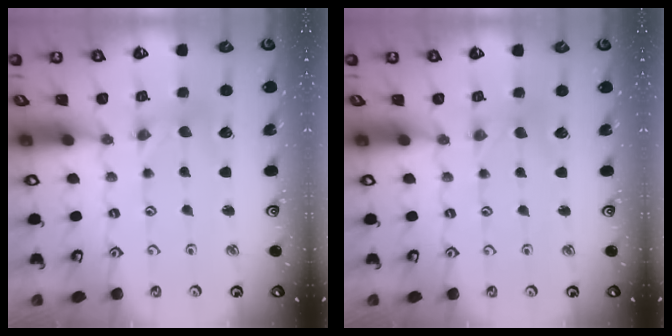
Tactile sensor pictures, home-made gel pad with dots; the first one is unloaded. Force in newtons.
{"total": 0.0}